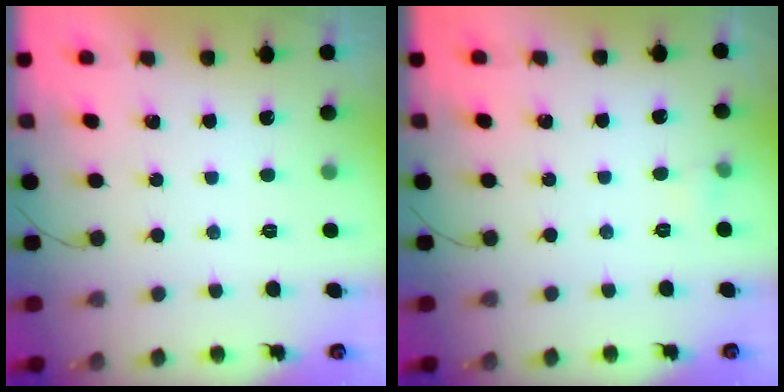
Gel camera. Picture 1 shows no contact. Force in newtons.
{"total": 3.4, "press": 3.1, "slide": 1.3}